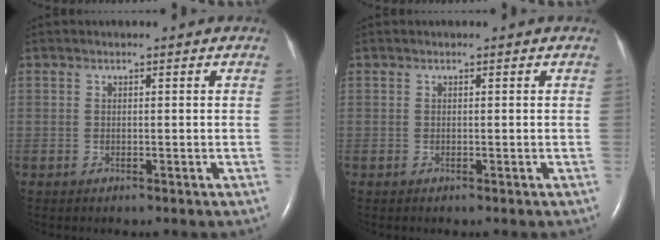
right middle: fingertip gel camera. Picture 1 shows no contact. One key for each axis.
{"total": 0.0}